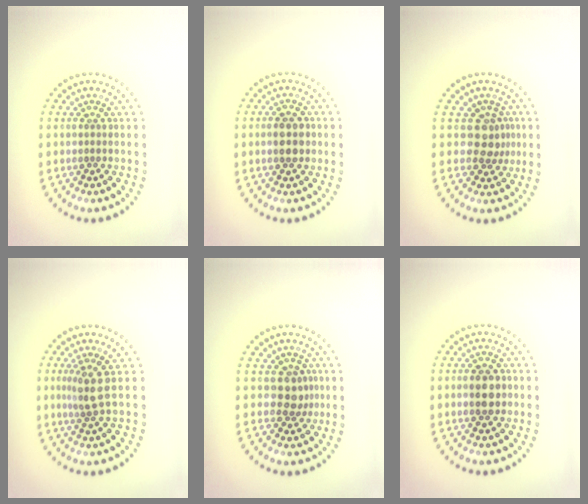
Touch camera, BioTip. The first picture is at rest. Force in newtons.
{"total": 2.4, "press": 2.4, "slide": 0.1}
{"total": 2.7, "press": 2.2, "slide": 1.5}
{"total": 2.5, "press": 1.9, "slide": 1.6}
{"total": 2.3, "press": 1.9, "slide": 1.4}
{"total": 3.0, "press": 3.0, "slide": 0.1}